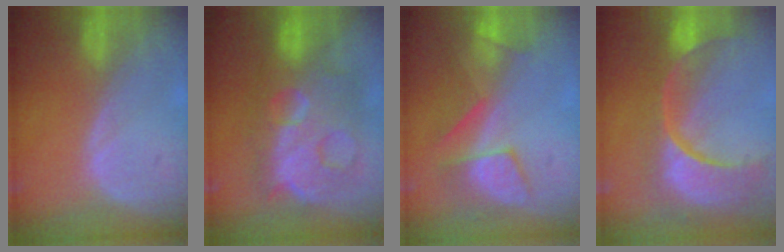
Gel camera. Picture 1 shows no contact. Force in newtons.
{"total": 12.1, "press": 12.0, "slide": 1.2}
{"total": 7.6, "press": 7.2, "slide": 2.5}
{"total": 13.8, "press": 10.9, "slide": 8.4}